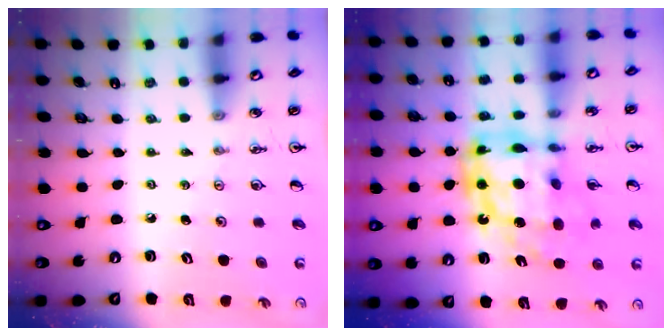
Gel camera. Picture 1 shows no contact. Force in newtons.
{"total": 19.0, "press": 18.9, "slide": 1.8}